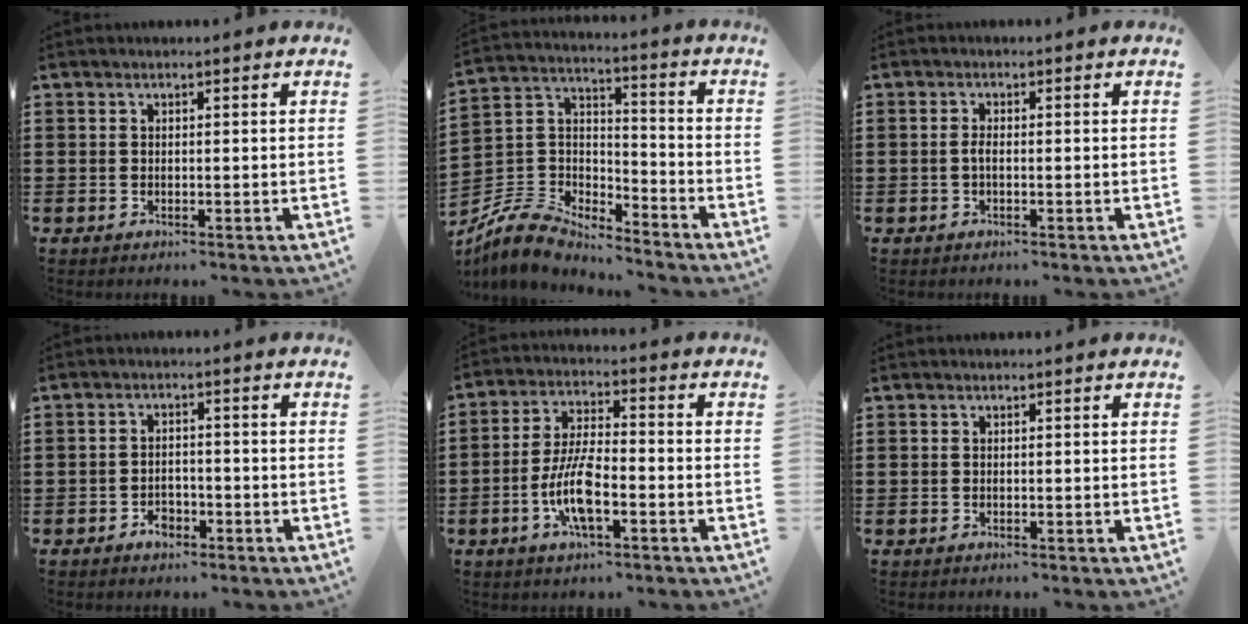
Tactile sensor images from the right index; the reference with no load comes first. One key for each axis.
{"total": 6.9, "fx": -6.3, "fy": 2.2, "fz": 1.6, "tx": -0.064, "ty": -0.001, "tz": -0.134}
{"total": 1.3, "fx": -0.1, "fy": 0.2, "fz": 1.3, "tx": -0.030, "ty": -0.003, "tz": -0.003}
{"total": 2.6, "fx": -1.7, "fy": 1.6, "fz": 1.2, "tx": -0.023, "ty": 0.002, "tz": -0.034}
{"total": 8.9, "fx": -3.1, "fy": 2.8, "fz": 7.9, "tx": -0.175, "ty": -0.010, "tz": -0.063}
{"total": 0.0}